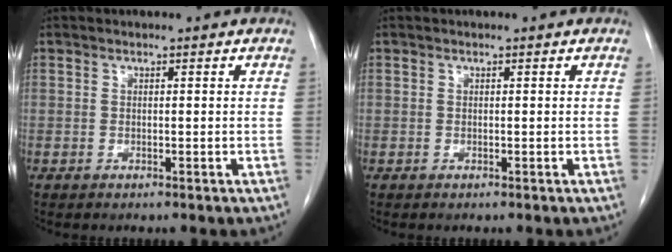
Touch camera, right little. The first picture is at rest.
{"total": 0.0}